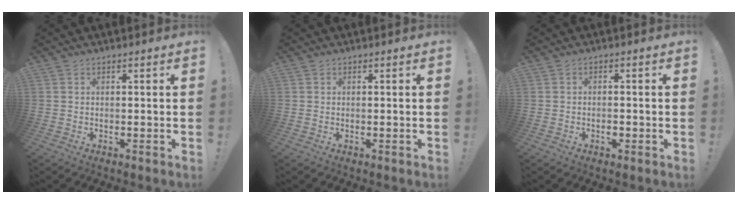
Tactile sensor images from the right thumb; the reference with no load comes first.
{"total": 0.5, "force": [0.5, 0.2, -0.2], "torque": [0.002, 0.002, 0.008]}
{"total": 1.4, "force": [-1.0, 0.8, 0.7], "torque": [-0.014, 0.003, -0.017]}